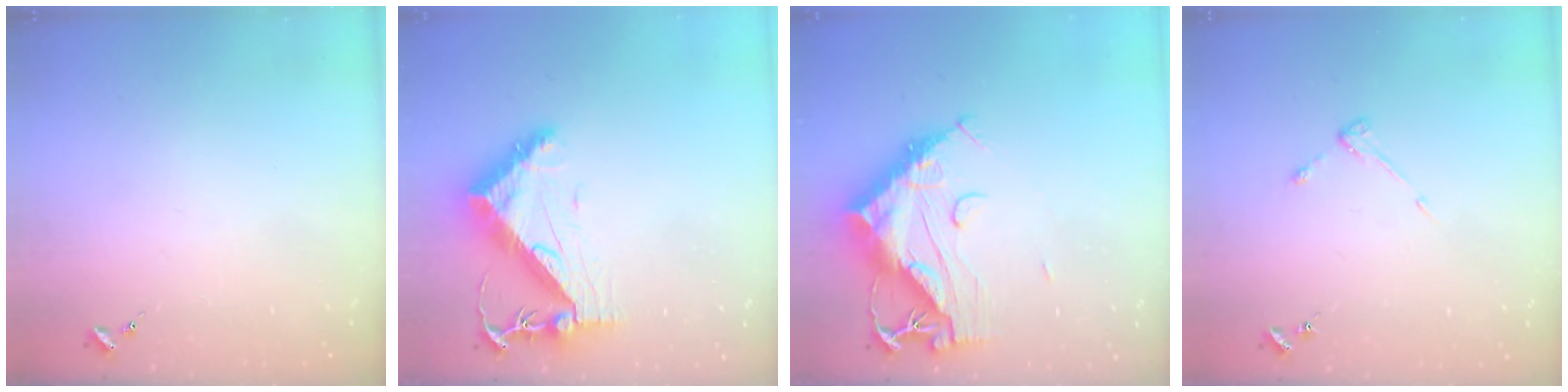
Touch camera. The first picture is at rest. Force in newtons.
{"total": 9.5, "press": 9.5, "slide": 1.1}
{"total": 17.4, "press": 17.3, "slide": 1.6}
{"total": 3.2, "press": 3.1, "slide": 0.5}